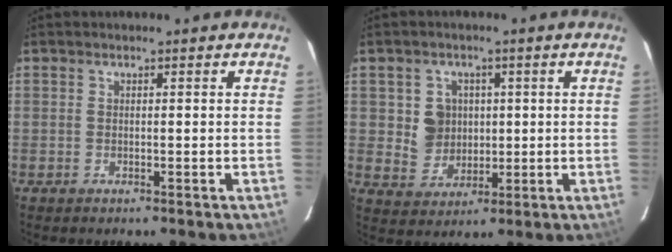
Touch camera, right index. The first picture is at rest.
{"total": 6.4, "force": [0.9, 6.1, 1.8], "torque": [-0.041, 0.013, 0.030]}